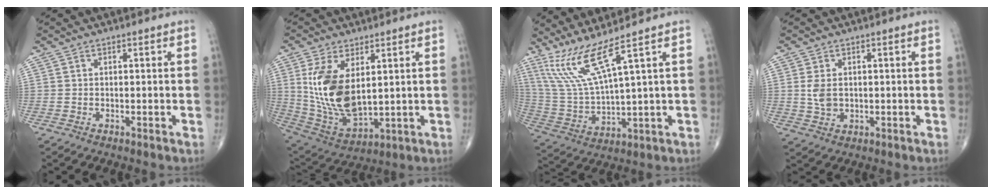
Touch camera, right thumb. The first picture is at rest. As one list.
[{"total": 15.7, "force": [3.4, 8.2, 13.0], "torque": [-0.245, -0.020, 0.086]}, {"total": 10.4, "force": [7.4, -1.3, 7.2], "torque": [-0.165, -0.051, 0.165]}, {"total": 4.2, "force": [0.4, 3.0, 3.0], "torque": [-0.054, -0.003, 0.012]}]